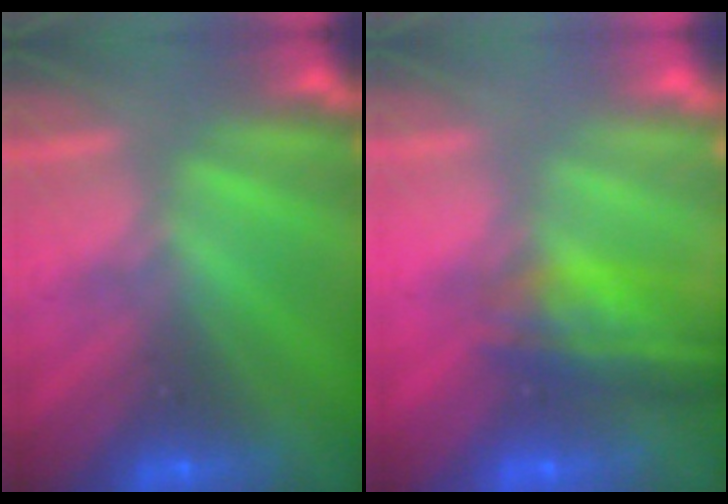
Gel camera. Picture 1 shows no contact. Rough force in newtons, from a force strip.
{"total": 7.0}